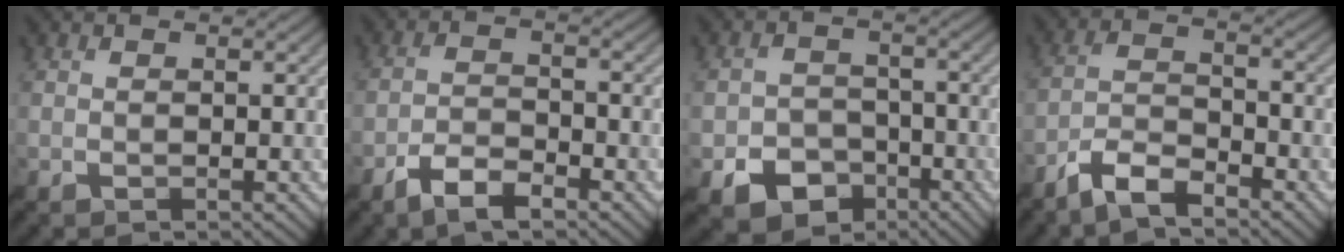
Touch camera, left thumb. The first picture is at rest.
{"total": 5.0, "force": [-3.6, 1.7, 3.1], "torque": [-0.061, -0.001, -0.072]}
{"total": 6.9, "force": [-3.9, 5.0, 2.6], "torque": [-0.047, -0.017, -0.068]}
{"total": 5.9, "force": [-4.8, 1.5, 3.2], "torque": [-0.063, -0.002, -0.101]}